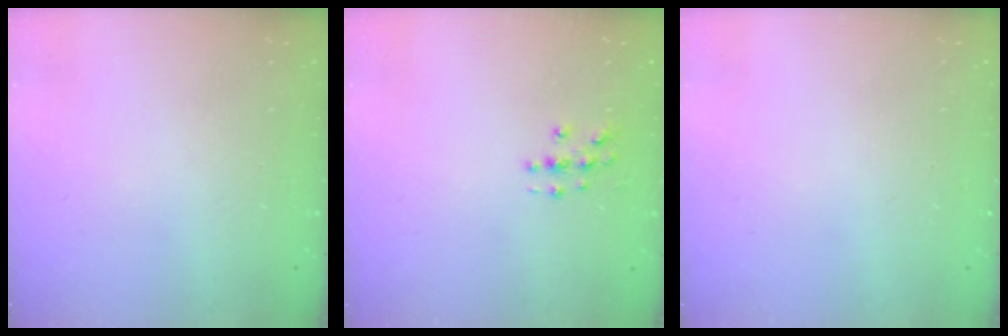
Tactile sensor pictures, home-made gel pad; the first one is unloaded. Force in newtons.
{"total": 3.0, "press": 3.0, "slide": 0.3}
{"total": 0.0}